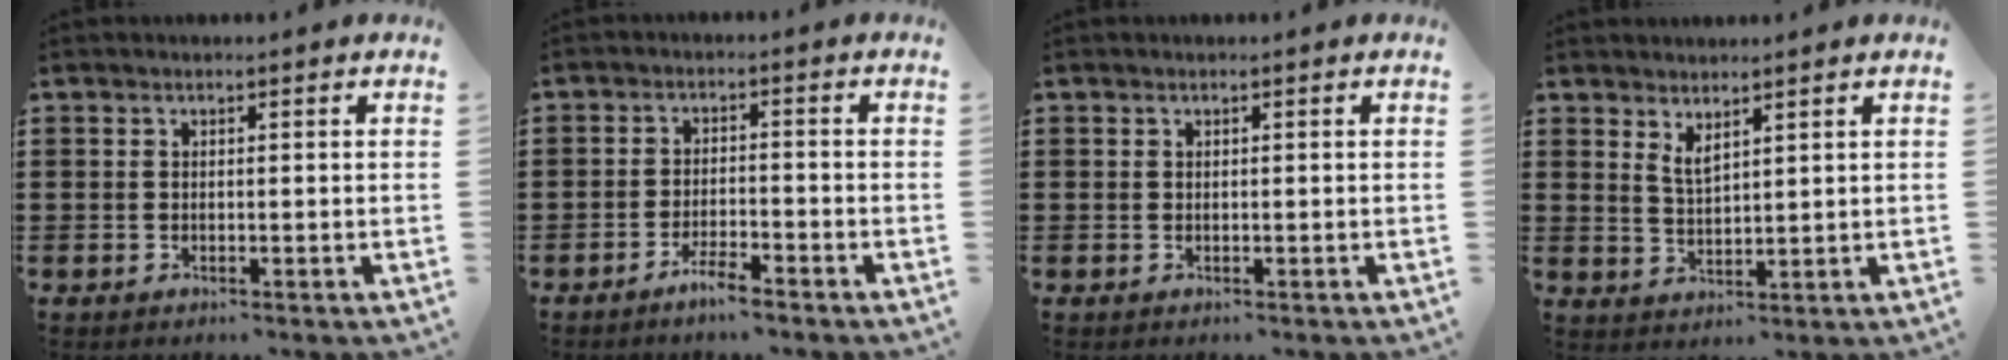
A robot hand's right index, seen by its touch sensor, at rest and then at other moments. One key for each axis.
{"total": 3.2, "fx": -2.8, "fy": 0.4, "fz": 1.6, "tx": -0.036, "ty": 0.005, "tz": -0.054}
{"total": 0.0}
{"total": 2.5, "fx": 2.0, "fy": 0.6, "fz": 1.4, "tx": -0.031, "ty": 0.002, "tz": 0.038}